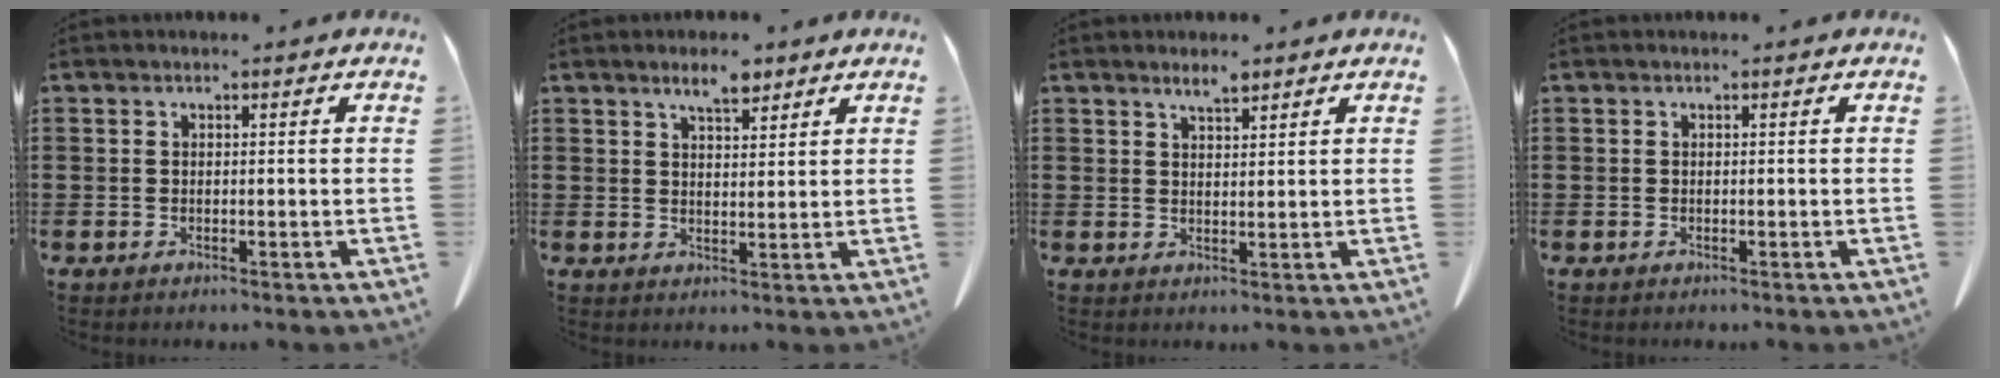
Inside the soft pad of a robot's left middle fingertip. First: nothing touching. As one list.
[{"total": 4.3, "force": [3.4, 1.2, 2.3], "torque": [-0.044, -0.006, 0.060]}, {"total": 2.6, "force": [2.1, 0.4, 1.4], "torque": [-0.030, 0.000, 0.039]}, {"total": 0.0}]